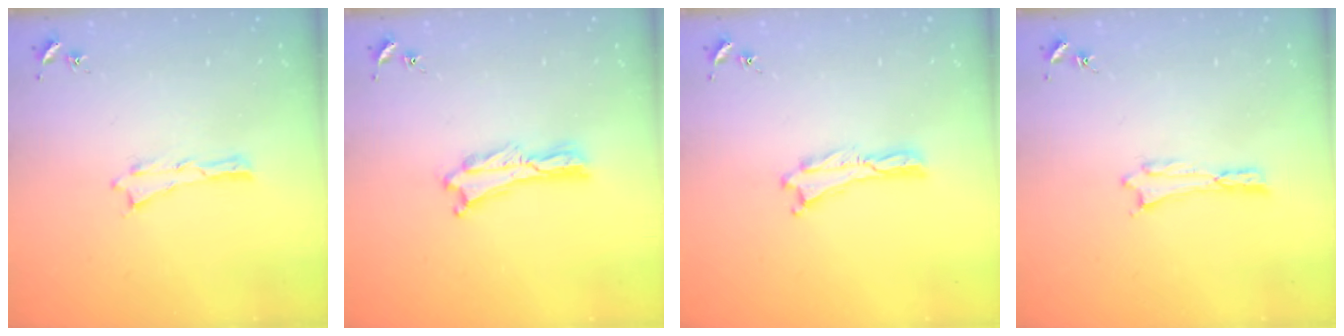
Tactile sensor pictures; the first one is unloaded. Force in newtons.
{"total": 0.7, "press": 0.7, "slide": 0.2}
{"total": 0.0}
{"total": 0.0}